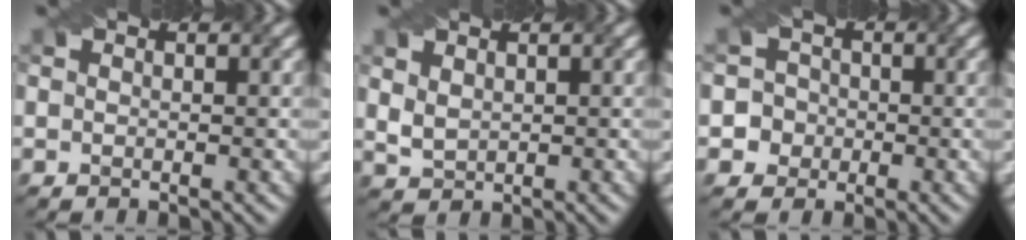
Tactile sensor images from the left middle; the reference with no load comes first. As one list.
[{"total": 1.9, "force": [1.1, 1.2, 1.0], "torque": [-0.024, 0.001, 0.028]}, {"total": 4.2, "force": [-1.1, 4.0, 0.4], "torque": [0.014, 0.021, -0.039]}]